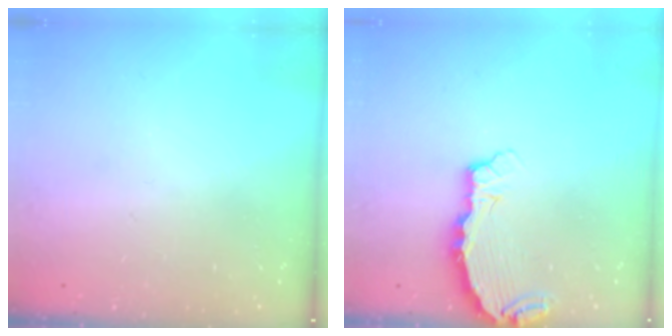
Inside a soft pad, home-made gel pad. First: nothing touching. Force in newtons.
{"total": 6.0, "press": 6.0, "slide": 0.5}